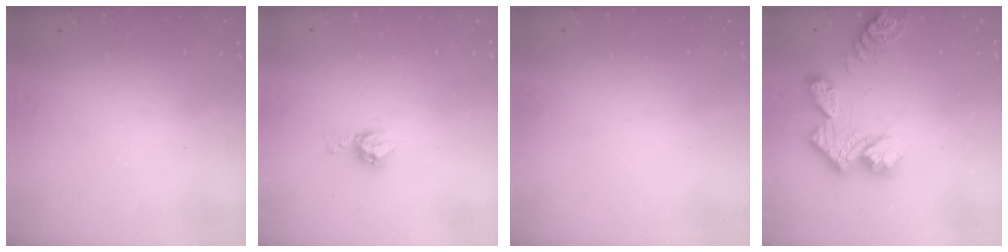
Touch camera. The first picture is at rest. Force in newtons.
{"total": 4.9, "press": 4.8, "slide": 0.2}
{"total": 0.0}
{"total": 11.9, "press": 11.8, "slide": 1.0}